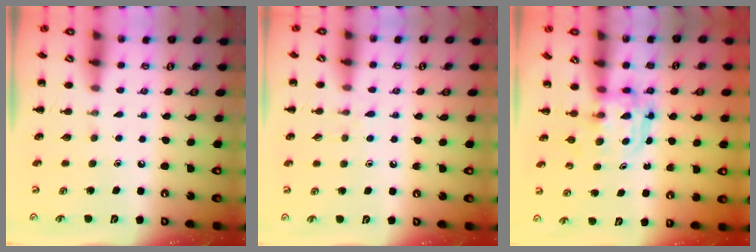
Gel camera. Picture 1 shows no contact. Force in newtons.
{"total": 5.2, "press": 5.0, "slide": 1.2}
{"total": 3.7, "press": 3.6, "slide": 0.2}